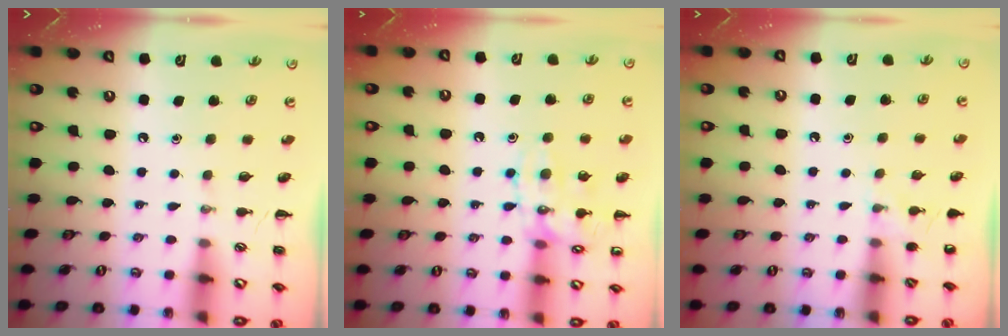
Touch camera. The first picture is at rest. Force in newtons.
{"total": 12.2, "press": 12.2, "slide": 0.8}
{"total": 3.7, "press": 3.6, "slide": 1.1}